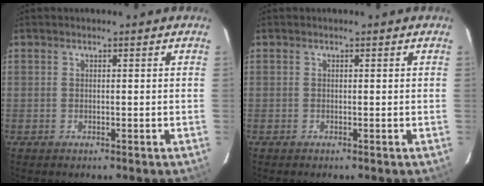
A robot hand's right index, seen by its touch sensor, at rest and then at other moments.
{"total": 0.0}